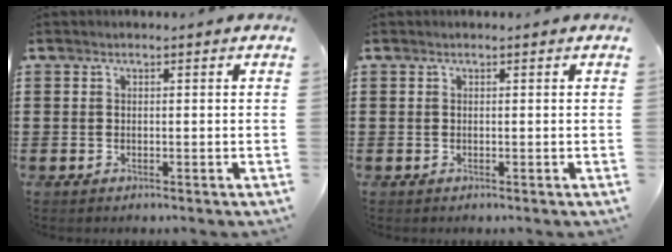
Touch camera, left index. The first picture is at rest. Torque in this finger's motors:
{"motor_torque": [-0.01, 0.01, 0.01, 0.00]}